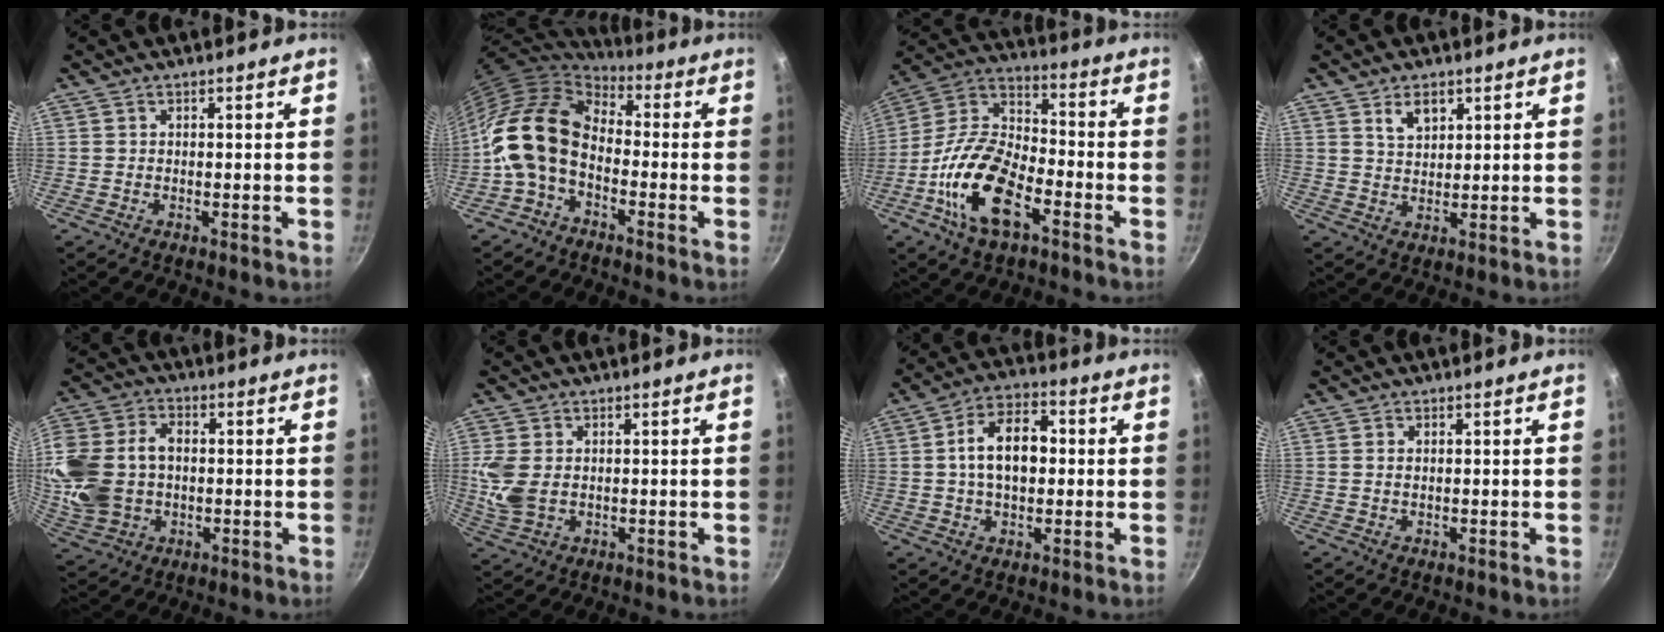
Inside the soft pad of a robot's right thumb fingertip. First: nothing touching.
{"total": 14.2, "force": [-2.5, 9.7, 10.2], "torque": [-0.169, 0.038, -0.066]}
{"total": 18.5, "force": [-7.6, 9.2, 14.1], "torque": [-0.256, 0.046, -0.165]}
{"total": 4.7, "force": [2.5, 2.8, 2.8], "torque": [-0.036, -0.011, 0.047]}
{"total": 17.7, "force": [0.0, 13.3, 11.6], "torque": [-0.241, 0.025, 0.007]}
{"total": 6.8, "force": [0.3, 4.6, 4.9], "torque": [-0.109, -0.005, 0.011]}
{"total": 11.6, "force": [0.8, 7.2, 9.1], "torque": [-0.127, 0.026, 0.003]}
{"total": 0.9, "force": [0.2, 0.4, 0.7], "torque": [-0.014, 0.001, 0.002]}